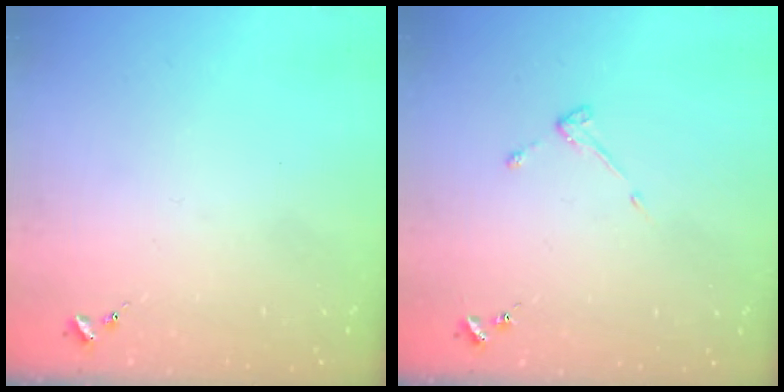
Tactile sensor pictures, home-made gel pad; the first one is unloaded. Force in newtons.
{"total": 3.0, "press": 3.0, "slide": 0.4}